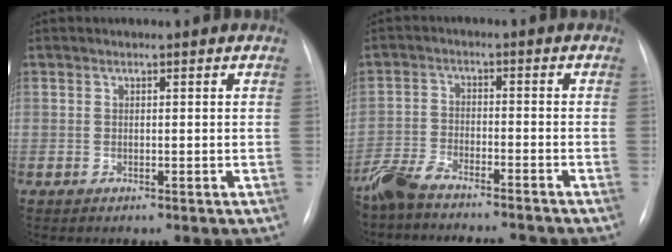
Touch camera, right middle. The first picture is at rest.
{"total": 11.7, "force": [-10.4, 2.2, 4.8], "torque": [-0.084, -0.003, -0.167]}